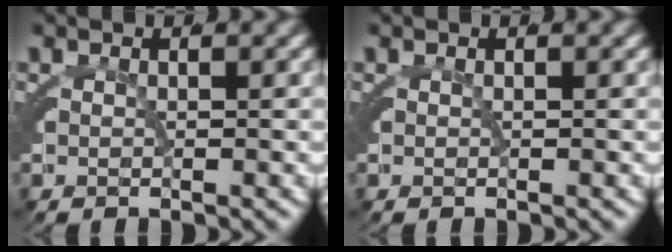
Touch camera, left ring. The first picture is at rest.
{"total": 0.0}